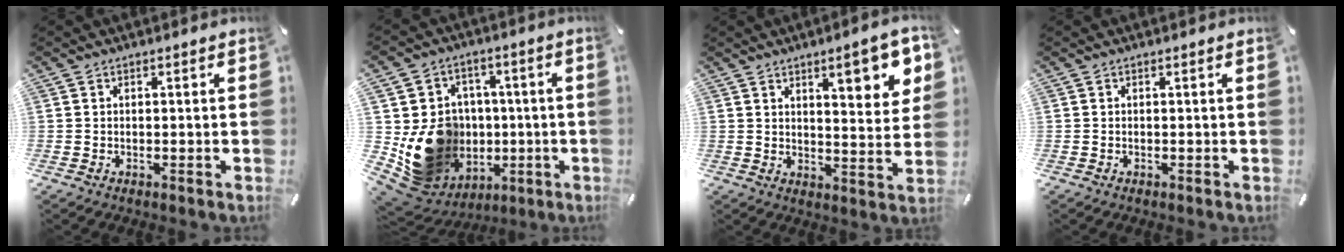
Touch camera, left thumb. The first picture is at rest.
{"total": 16.6, "force": [-1.5, 15.3, 6.1], "torque": [-0.100, -0.001, 0.007]}
{"total": 10.7, "force": [6.0, 3.6, 8.1], "torque": [-0.103, -0.030, 0.094]}
{"total": 0.0}